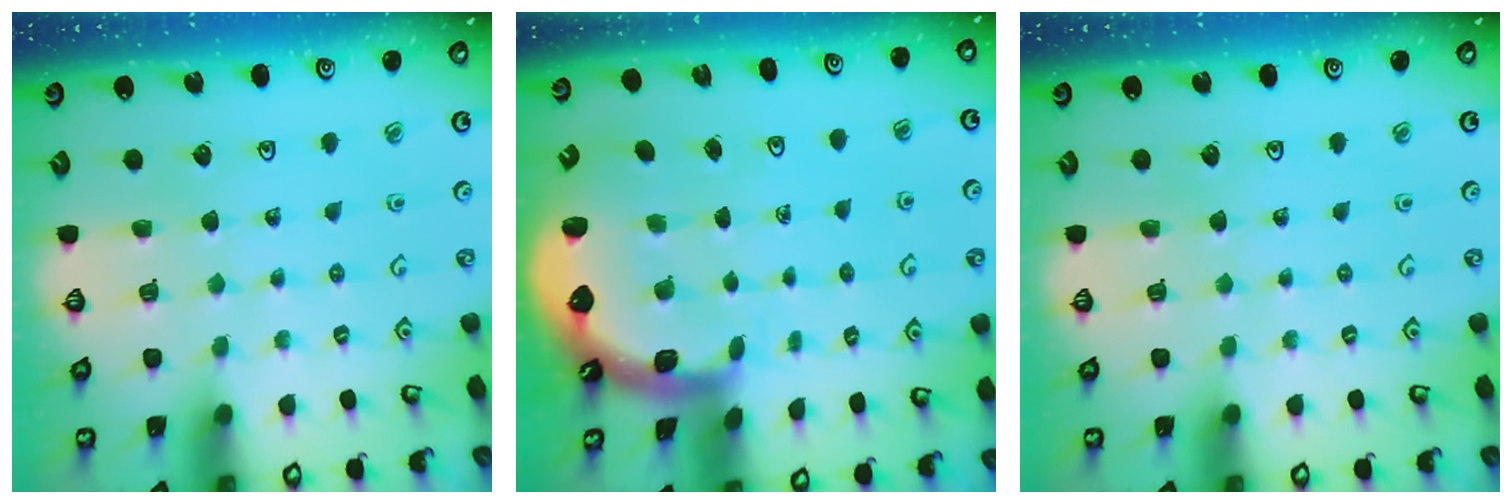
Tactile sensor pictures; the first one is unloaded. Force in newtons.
{"total": 3.4, "press": 2.5, "slide": 2.3}
{"total": 0.0}